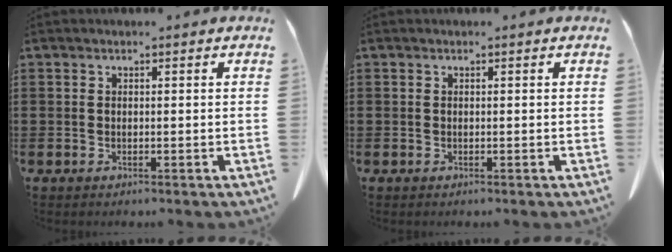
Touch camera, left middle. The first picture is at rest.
{"total": 0.0}